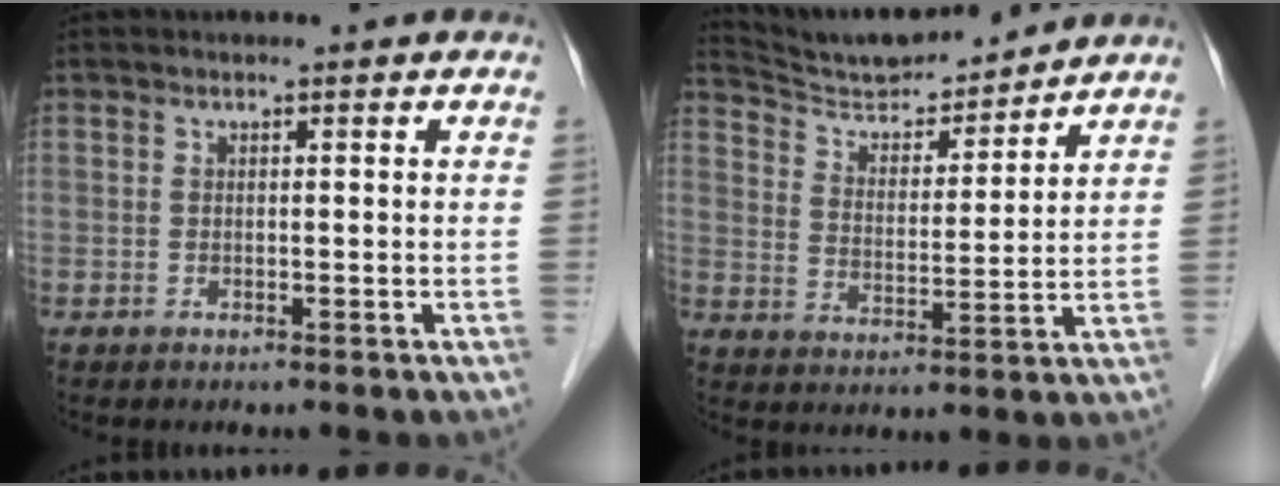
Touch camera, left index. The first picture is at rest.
{"total": 12.1, "force": [11.8, 1.3, 2.6], "torque": [-0.053, 0.009, 0.205]}